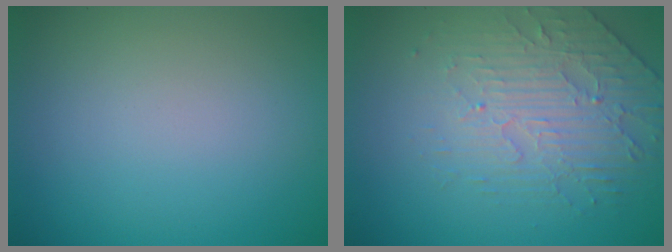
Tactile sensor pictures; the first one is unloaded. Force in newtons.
{"total": 4.6, "press": 3.3, "slide": 3.1}